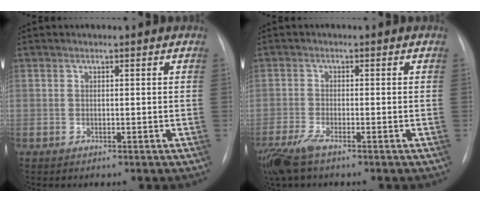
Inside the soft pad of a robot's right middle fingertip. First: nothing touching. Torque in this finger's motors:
{"motor_torque": [0.61, -0.57, 0.05, 0.07]}